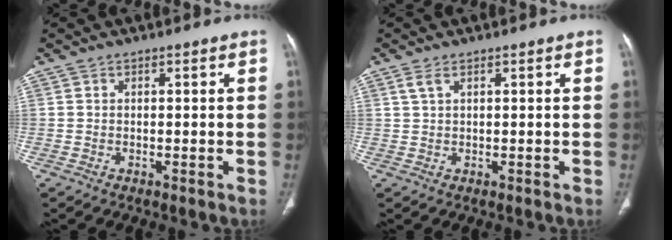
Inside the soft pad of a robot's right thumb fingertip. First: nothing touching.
{"total": 1.6, "force": [0.9, 0.6, 1.2], "torque": [-0.033, 0.008, 0.025]}